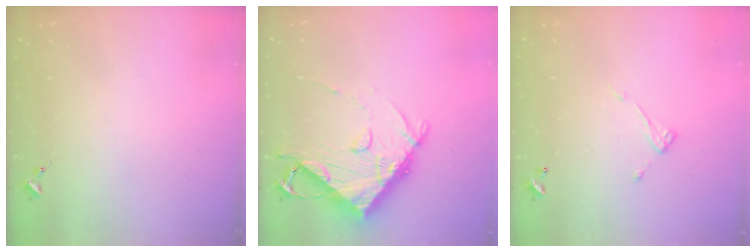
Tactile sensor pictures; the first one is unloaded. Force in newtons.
{"total": 14.2, "press": 14.1, "slide": 1.7}
{"total": 7.3, "press": 7.3, "slide": 0.5}